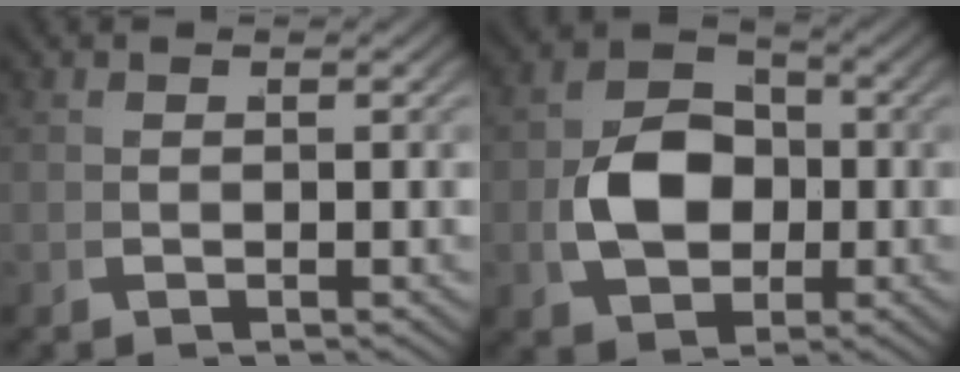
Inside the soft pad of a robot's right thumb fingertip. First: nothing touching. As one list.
[{"total": 8.0, "force": [0.0, 5.9, 5.4], "torque": [-0.109, -0.012, 0.008]}]